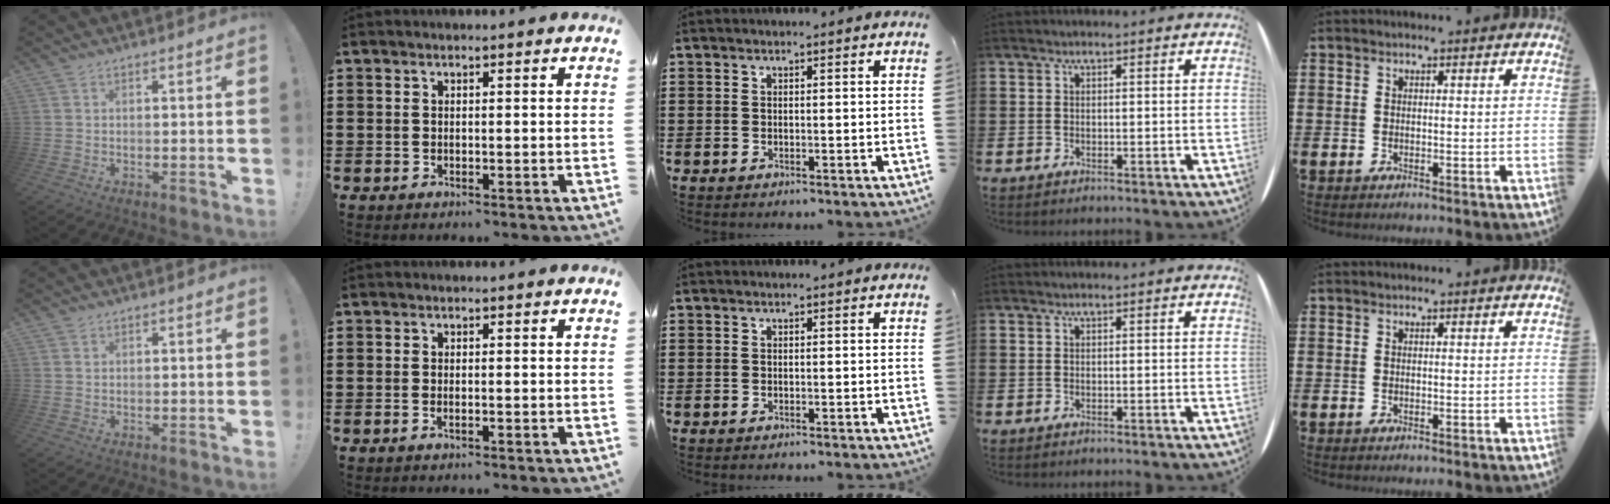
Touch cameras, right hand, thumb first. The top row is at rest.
{"thumb": {"total": 0.7, "force": [0.5, 0.5, 0.2], "torque": [0.002, -0.001, 0.008]}, "index": {"total": 0.5, "force": [-0.2, 0.1, 0.5], "torque": [-0.009, -0.003, -0.004]}}